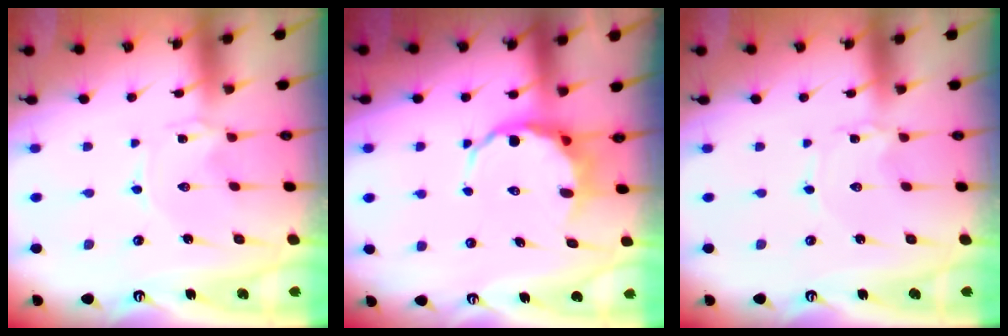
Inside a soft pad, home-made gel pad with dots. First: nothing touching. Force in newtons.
{"total": 6.9, "press": 6.7, "slide": 1.8}
{"total": 0.6, "press": 0.6, "slide": 0.1}